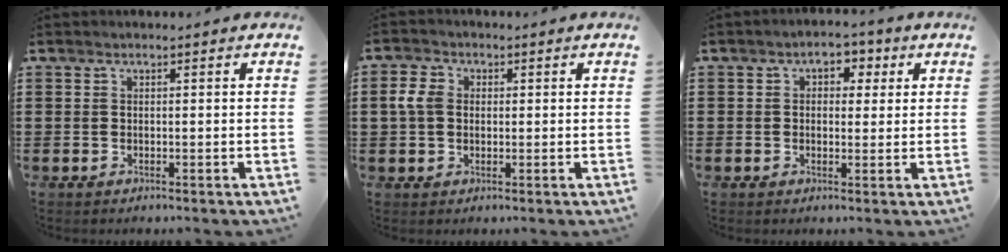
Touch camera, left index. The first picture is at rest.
{"total": 3.7, "force": [0.5, 2.9, 2.3], "torque": [-0.060, 0.008, 0.004]}
{"total": 3.2, "force": [1.0, 2.7, 1.3], "torque": [-0.023, 0.008, 0.009]}